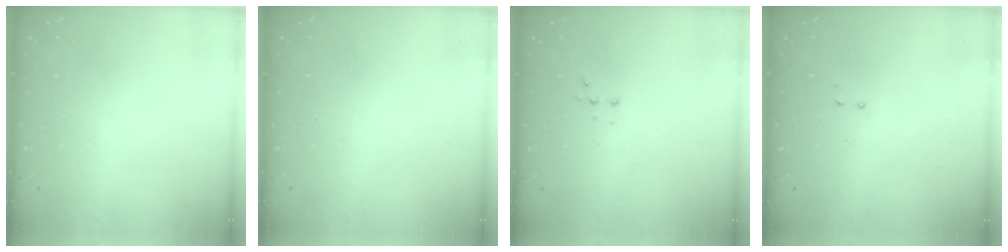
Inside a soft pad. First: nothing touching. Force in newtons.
{"total": 0.0}
{"total": 2.2, "press": 2.2, "slide": 0.5}
{"total": 2.9, "press": 2.8, "slide": 0.6}